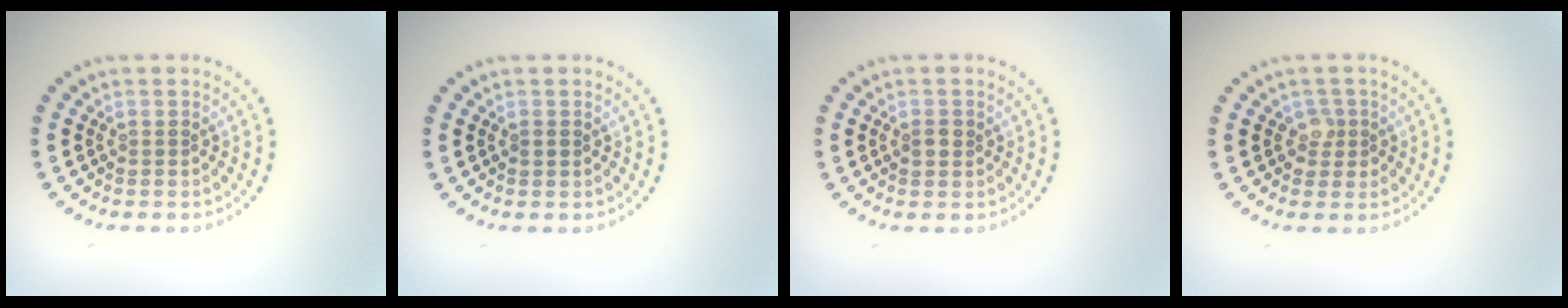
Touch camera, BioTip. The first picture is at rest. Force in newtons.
{"total": 0.8, "press": 0.7, "slide": 0.3}
{"total": 1.2, "press": 1.2, "slide": 0.1}
{"total": 1.6, "press": 1.4, "slide": 0.9}